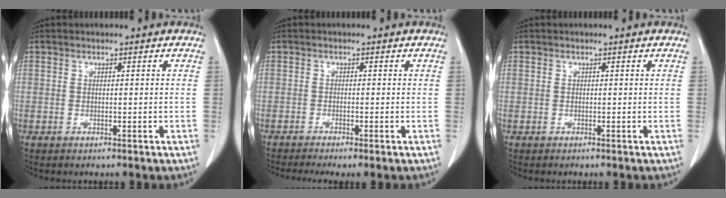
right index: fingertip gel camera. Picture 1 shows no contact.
{"total": 3.4, "force": [-2.5, 0.3, 2.3], "torque": [-0.037, -0.008, -0.041]}
{"total": 0.0}